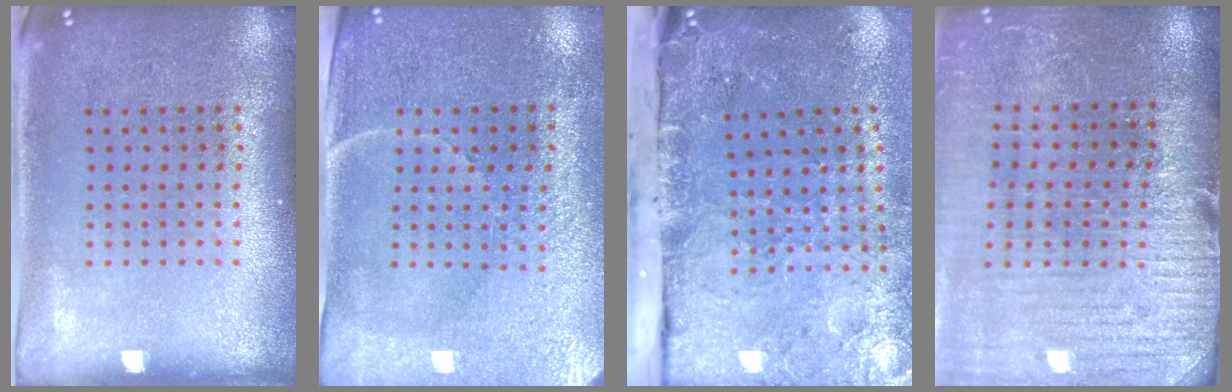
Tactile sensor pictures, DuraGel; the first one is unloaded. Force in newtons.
{"total": 3.4, "press": 3.3, "slide": 1.0}
{"total": 4.8, "press": 3.7, "slide": 3.1}
{"total": 3.2, "press": 3.0, "slide": 1.0}